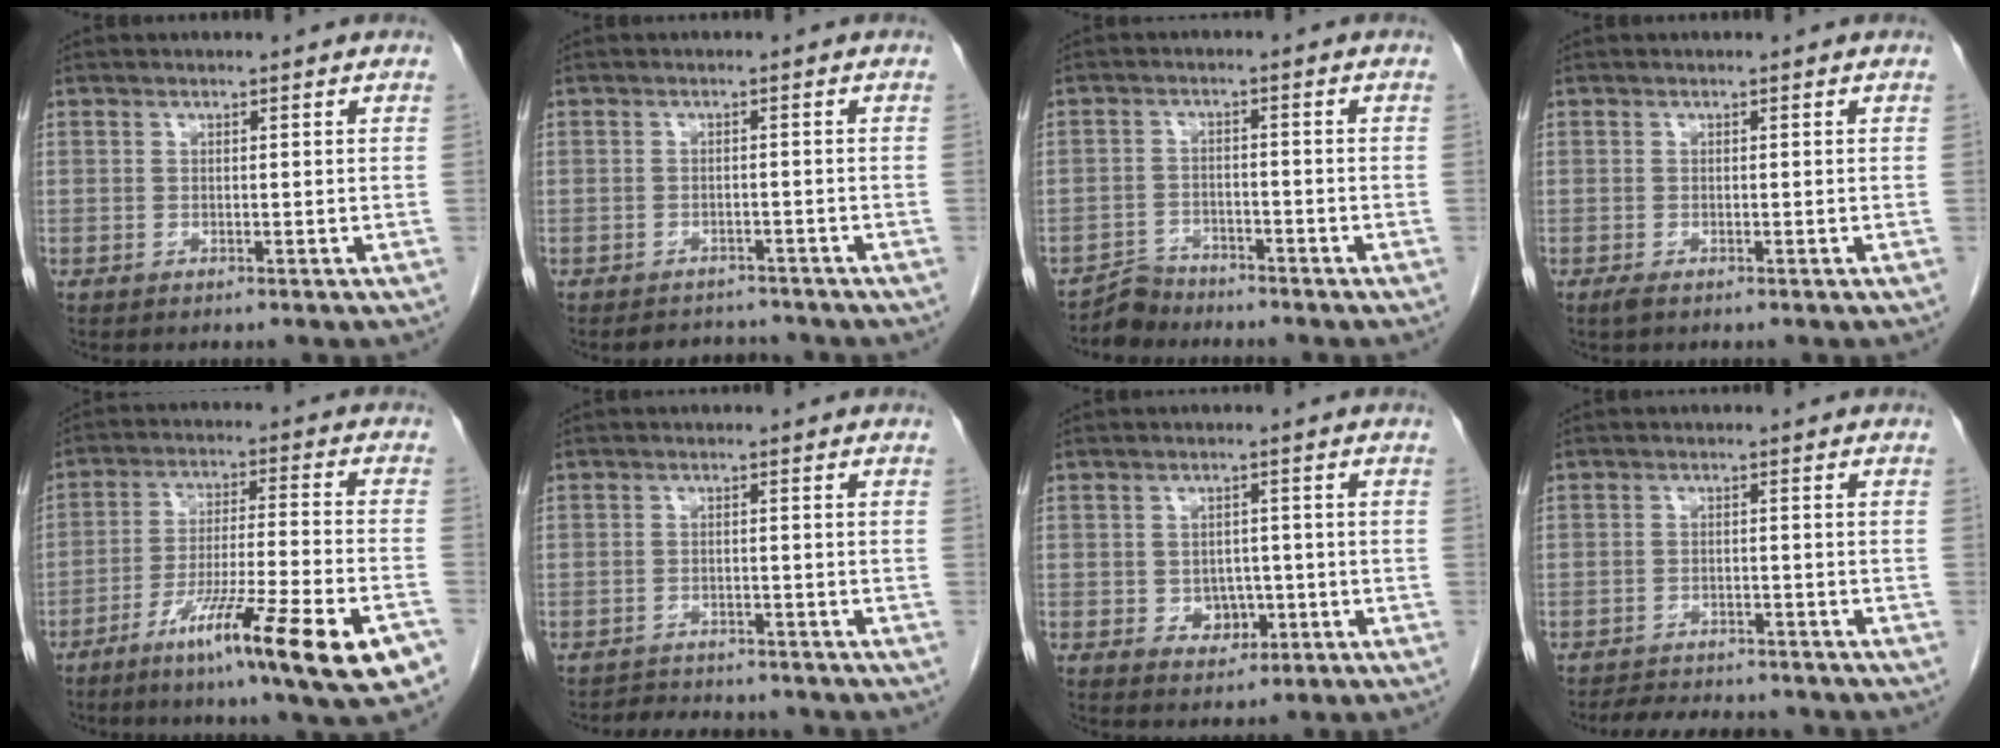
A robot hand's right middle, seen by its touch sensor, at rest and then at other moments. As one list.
[{"total": 3.6, "force": [-3.4, 1.2, -0.1], "torque": [0.004, 0.001, -0.048]}, {"total": 3.5, "force": [-3.2, 0.9, -1.0], "torque": [0.023, -0.004, -0.060]}, {"total": 1.0, "force": [-0.6, 0.3, 0.7], "torque": [-0.016, -0.003, -0.010]}, {"total": 18.3, "force": [-10.5, 0.3, 14.9], "torque": [-0.215, -0.035, -0.170]}, {"total": 6.7, "force": [-6.3, 1.9, 1.3], "torque": [-0.020, 0.004, -0.084]}, {"total": 3.8, "force": [-1.0, 3.0, 2.1], "torque": [-0.022, 0.005, -0.005]}, {"total": 9.3, "force": [-8.5, 2.5, 2.8], "torque": [-0.045, 0.002, -0.113]}]